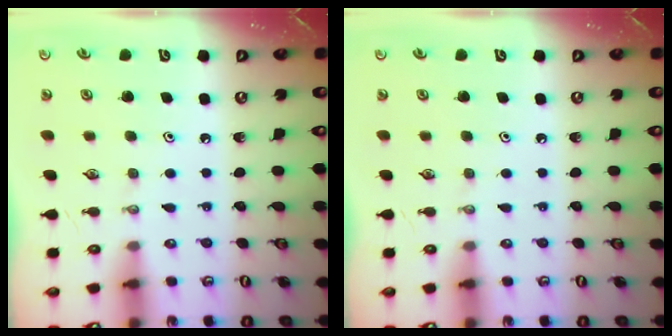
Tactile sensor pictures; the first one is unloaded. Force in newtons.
{"total": 0.0}